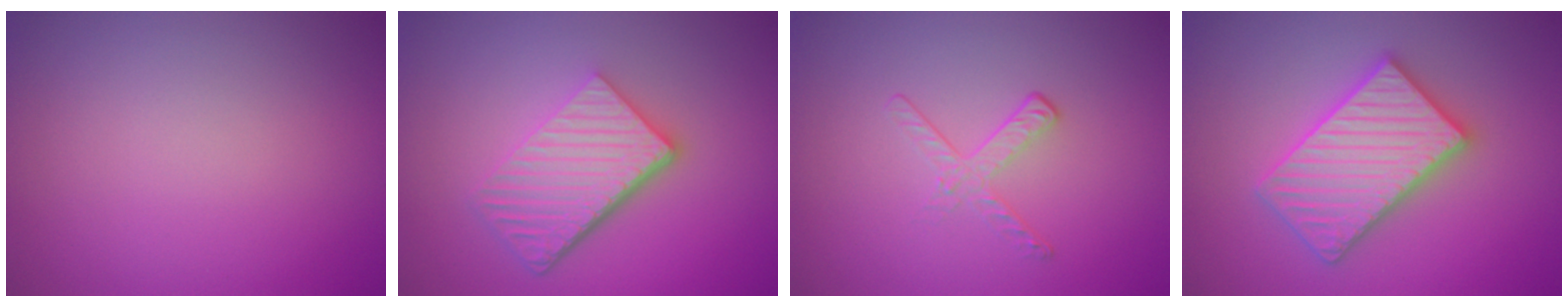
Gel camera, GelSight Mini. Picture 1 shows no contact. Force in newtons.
{"total": 5.7, "press": 4.0, "slide": 4.1}
{"total": 1.7, "press": 0.7, "slide": 1.5}
{"total": 5.5, "press": 5.5, "slide": 0.9}